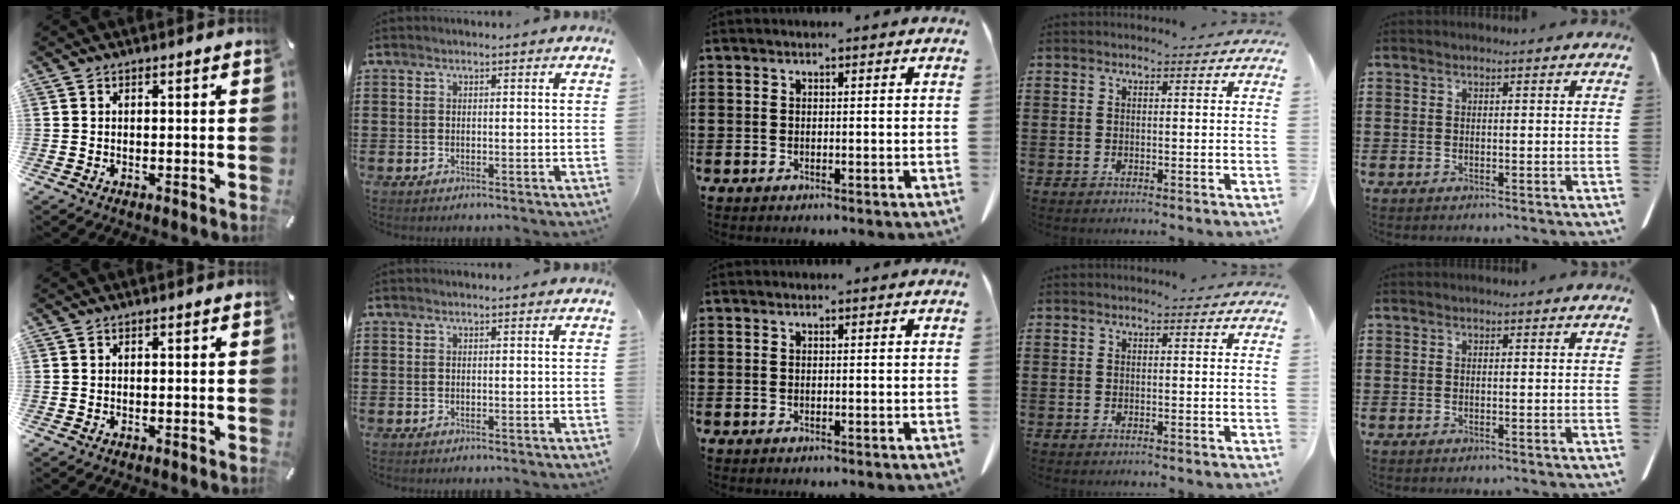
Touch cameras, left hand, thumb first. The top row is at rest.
{}